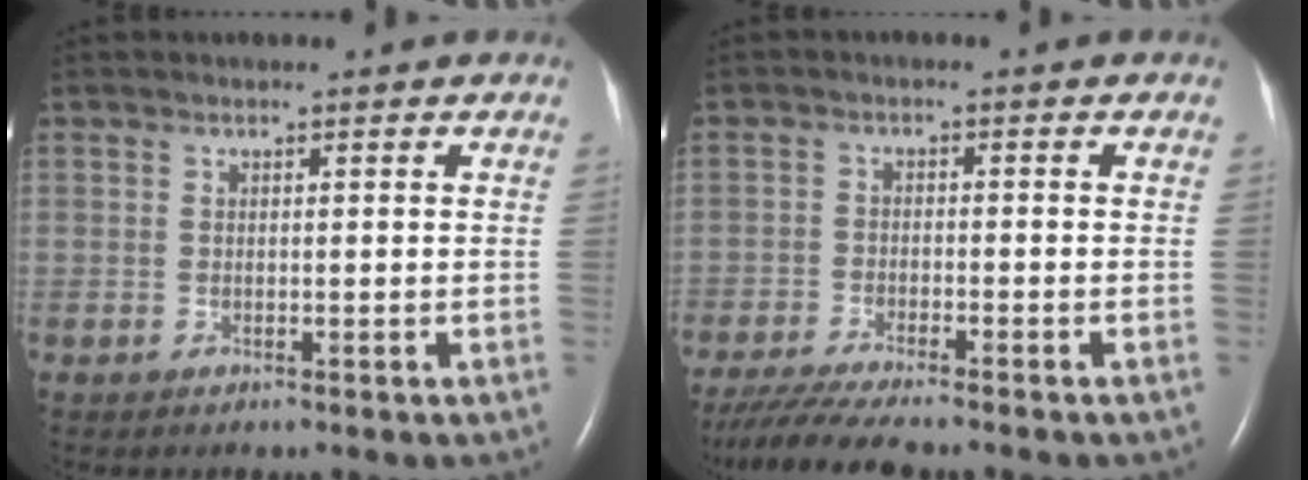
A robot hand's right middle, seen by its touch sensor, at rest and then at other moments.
{"total": 8.5, "force": [-7.3, 0.3, 4.3], "torque": [-0.071, -0.026, -0.124]}